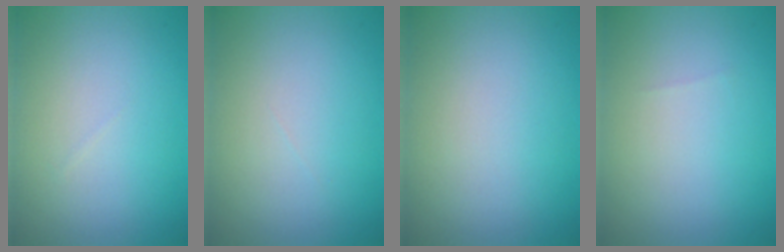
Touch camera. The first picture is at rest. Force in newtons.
{"total": 0.0}
{"total": 0.0}
{"total": 0.0}